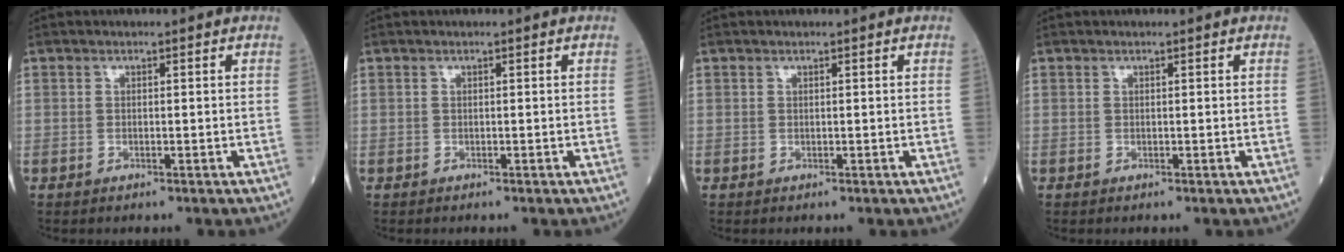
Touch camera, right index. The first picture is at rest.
{"total": 0.0}
{"total": 0.0}
{"total": 0.0}